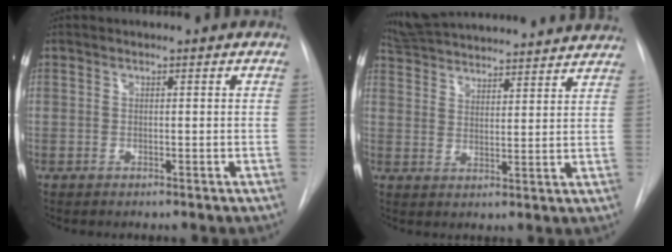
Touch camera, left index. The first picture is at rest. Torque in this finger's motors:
{"motor_torque": [0.91, -1.19, 0.17, 0.05]}